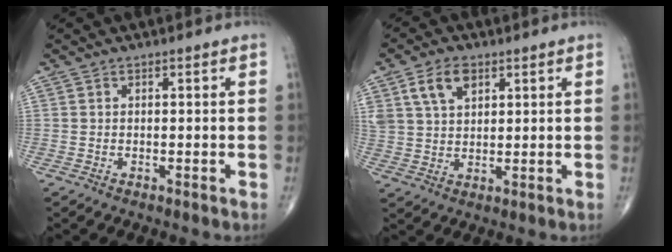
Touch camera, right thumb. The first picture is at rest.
{"total": 7.6, "force": [3.7, 4.7, 4.8], "torque": [-0.079, -0.007, 0.073]}